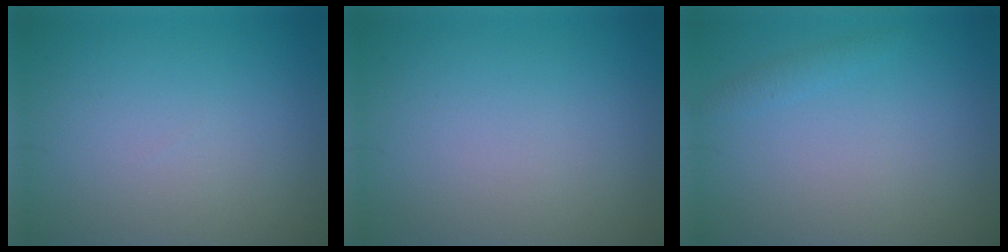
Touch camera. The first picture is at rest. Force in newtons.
{"total": 0.0}
{"total": 0.8, "press": 0.8, "slide": 0.2}